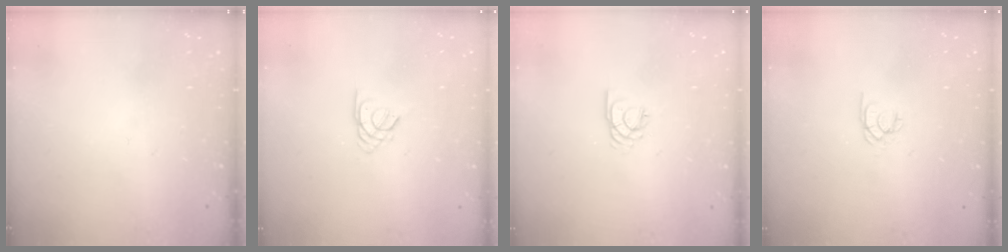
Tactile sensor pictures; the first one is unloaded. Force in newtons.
{"total": 2.5, "press": 2.4, "slide": 0.5}
{"total": 2.8, "press": 2.7, "slide": 0.3}
{"total": 1.9, "press": 1.9, "slide": 0.2}